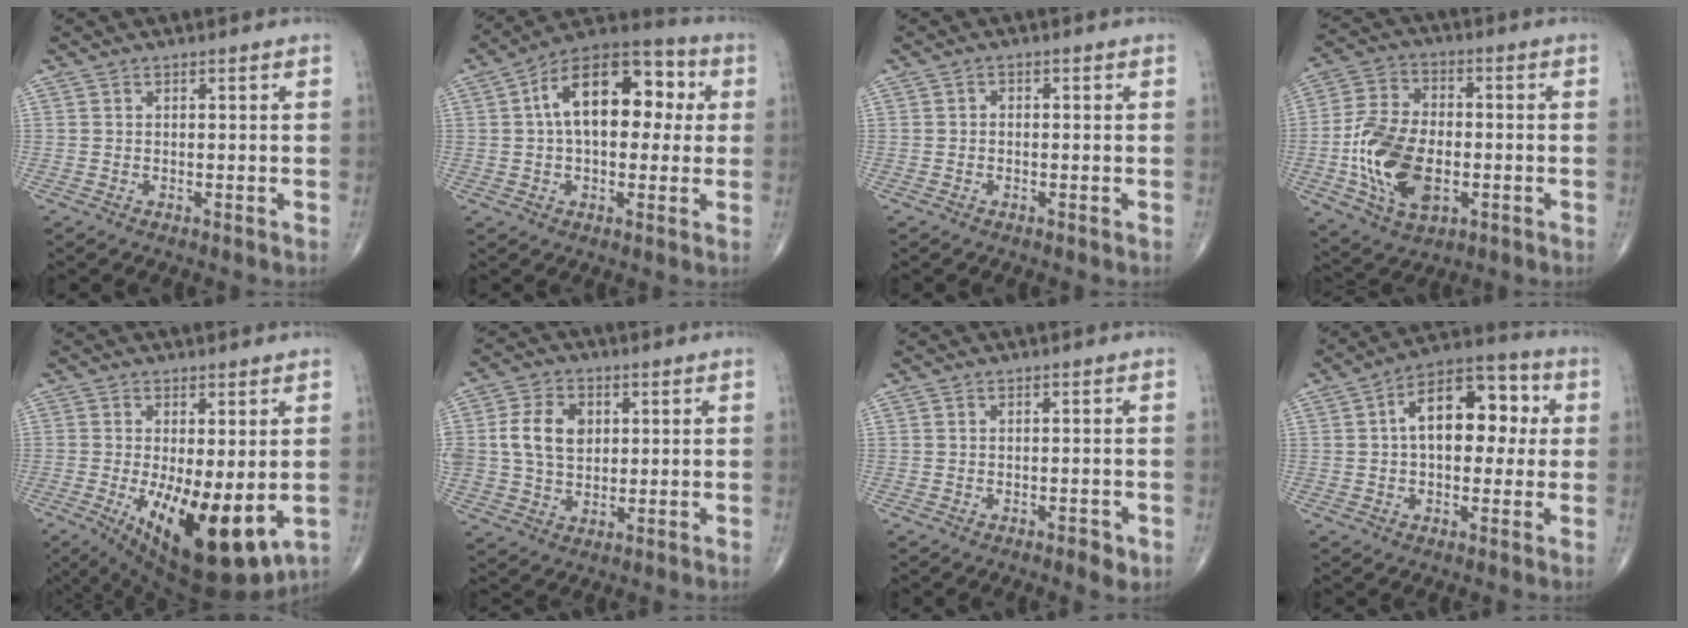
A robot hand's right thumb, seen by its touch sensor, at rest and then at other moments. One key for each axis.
{"total": 17.4, "fx": 3.1, "fy": 10.0, "fz": 13.9, "tx": -0.186, "ty": 0.035, "tz": 0.037}
{"total": 0.7, "fx": -0.2, "fy": 0.6, "fz": 0.4, "tx": 0.000, "ty": 0.003, "tz": -0.008}
{"total": 16.3, "fx": -3.1, "fy": 9.9, "fz": 12.6, "tx": -0.227, "ty": 0.010, "tz": -0.053}
{"total": 16.7, "fx": -3.7, "fy": 6.3, "fz": 15.0, "tx": -0.218, "ty": -0.032, "tz": -0.033}
{"total": 9.8, "fx": 1.7, "fy": 7.2, "fz": 6.3, "tx": -0.102, "ty": 0.002, "tz": 0.034}
{"total": 2.2, "fx": -1.1, "fy": 0.8, "fz": 1.7, "tx": -0.022, "ty": -0.001, "tz": -0.015}
{"total": 14.5, "fx": 2.2, "fy": 8.5, "fz": 11.6, "tx": -0.144, "ty": 0.032, "tz": 0.023}